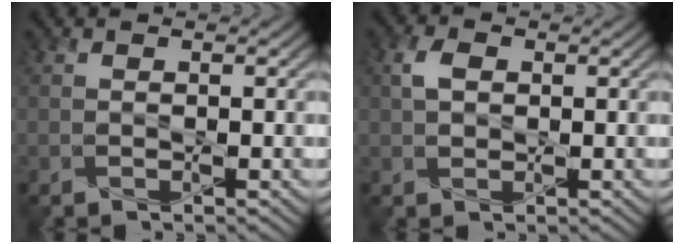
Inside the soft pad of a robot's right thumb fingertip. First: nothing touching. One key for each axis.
{"total": 2.7, "fx": 0.5, "fy": 1.9, "fz": 1.9, "tx": -0.045, "ty": 0.004, "tz": 0.009}